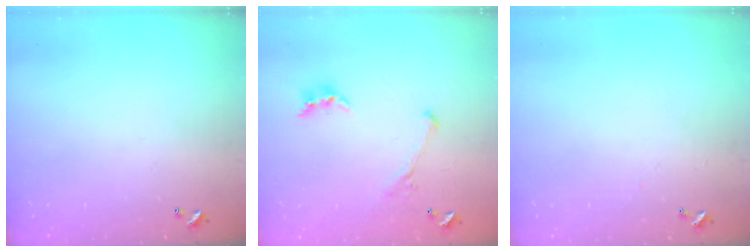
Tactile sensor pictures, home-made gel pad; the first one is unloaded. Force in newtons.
{"total": 2.8, "press": 2.6, "slide": 1.0}
{"total": 2.2, "press": 2.2, "slide": 0.4}